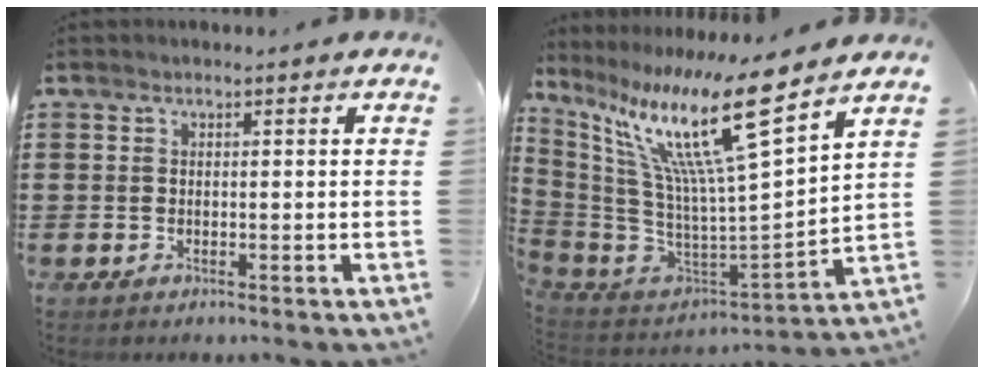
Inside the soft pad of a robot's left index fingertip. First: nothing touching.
{"total": 16.0, "force": [9.6, 1.3, 12.7], "torque": [-0.281, -0.069, 0.148]}